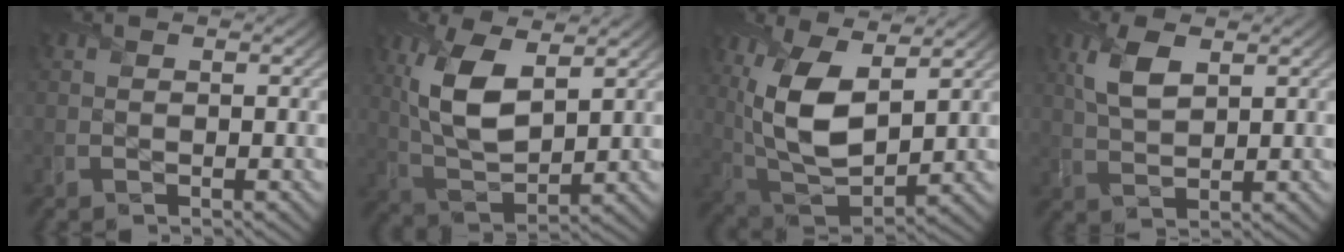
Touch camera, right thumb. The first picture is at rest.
{"total": 10.1, "force": [3.6, 4.8, 8.1], "torque": [-0.187, 0.000, 0.068]}
{"total": 12.4, "force": [3.8, 6.3, 9.9], "torque": [-0.225, -0.009, 0.076]}
{"total": 5.0, "force": [2.2, 2.3, 3.8], "torque": [-0.096, 0.002, 0.045]}